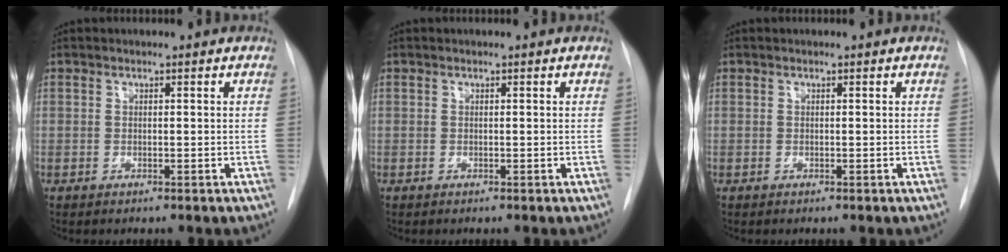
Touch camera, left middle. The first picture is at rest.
{"total": 0.0}
{"total": 0.0}